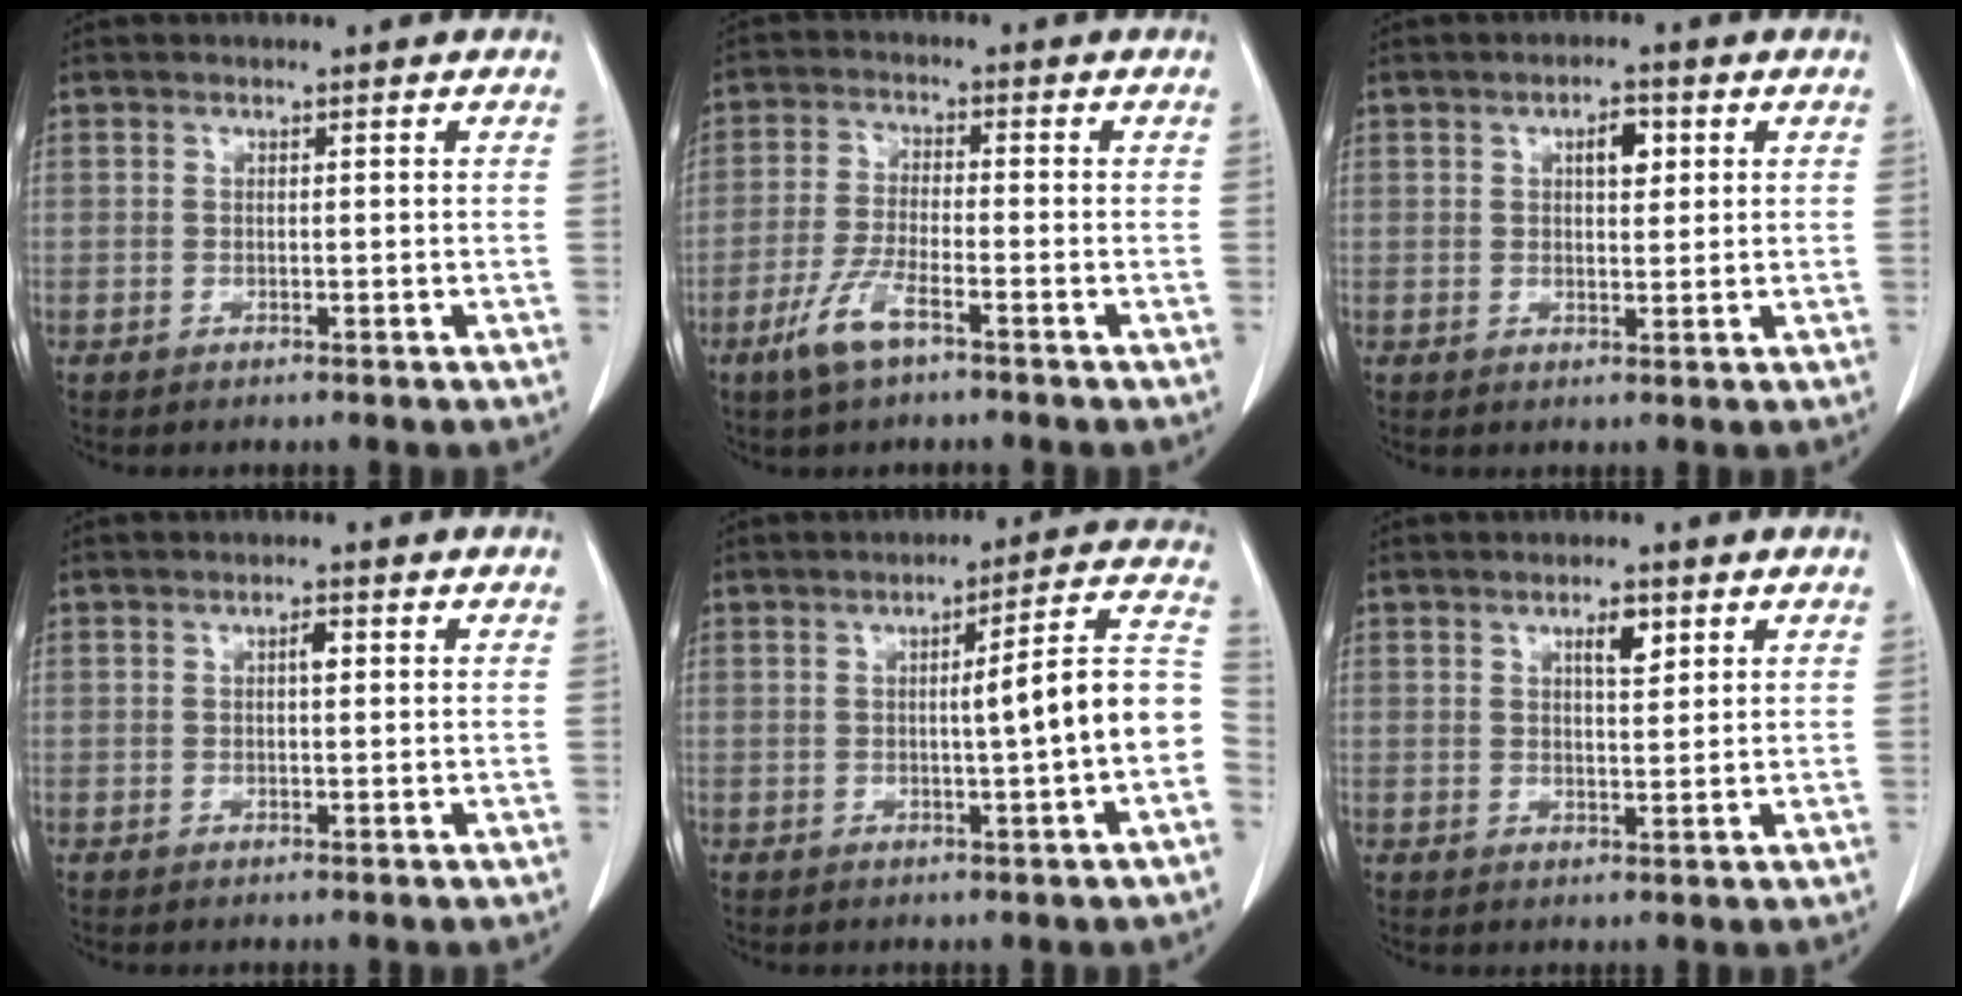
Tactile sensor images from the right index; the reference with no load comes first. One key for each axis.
{"total": 6.1, "fx": -3.7, "fy": 1.1, "fz": 4.8, "tx": -0.107, "ty": -0.008, "tz": -0.070}
{"total": 3.5, "fx": 1.3, "fy": 1.4, "fz": 2.9, "tx": -0.046, "ty": 0.002, "tz": 0.019}
{"total": 1.4, "fx": 0.3, "fy": 0.4, "fz": 1.3, "tx": -0.022, "ty": 0.003, "tz": 0.005}
{"total": 10.8, "fx": -1.3, "fy": -0.2, "fz": 10.7, "tx": -0.134, "ty": 0.025, "tz": -0.023}
{"total": 3.2, "fx": 1.7, "fy": 0.9, "fz": 2.6, "tx": -0.045, "ty": -0.001, "tz": 0.028}